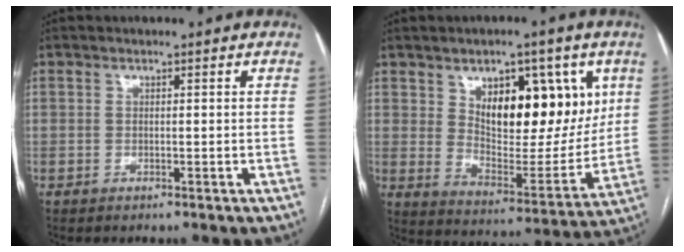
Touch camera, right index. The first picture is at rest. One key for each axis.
{"total": 16.1, "fx": 6.3, "fy": 7.0, "fz": 13.0, "tx": -0.174, "ty": 0.004, "tz": 0.112}